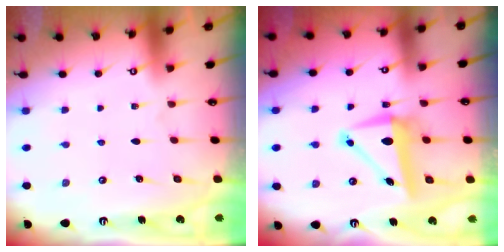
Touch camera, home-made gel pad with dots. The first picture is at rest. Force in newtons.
{"total": 8.3, "press": 8.2, "slide": 1.3}